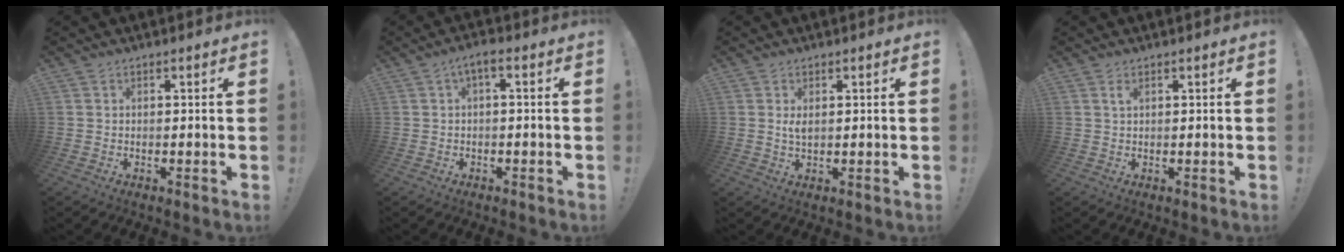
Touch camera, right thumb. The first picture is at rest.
{"total": 3.0, "force": [-0.4, 0.6, 2.9], "torque": [-0.051, 0.002, -0.009]}
{"total": 2.0, "force": [0.5, 0.8, 1.8], "torque": [-0.029, -0.001, 0.005]}
{"total": 1.2, "force": [0.6, 0.4, 1.0], "torque": [-0.017, 0.000, 0.009]}